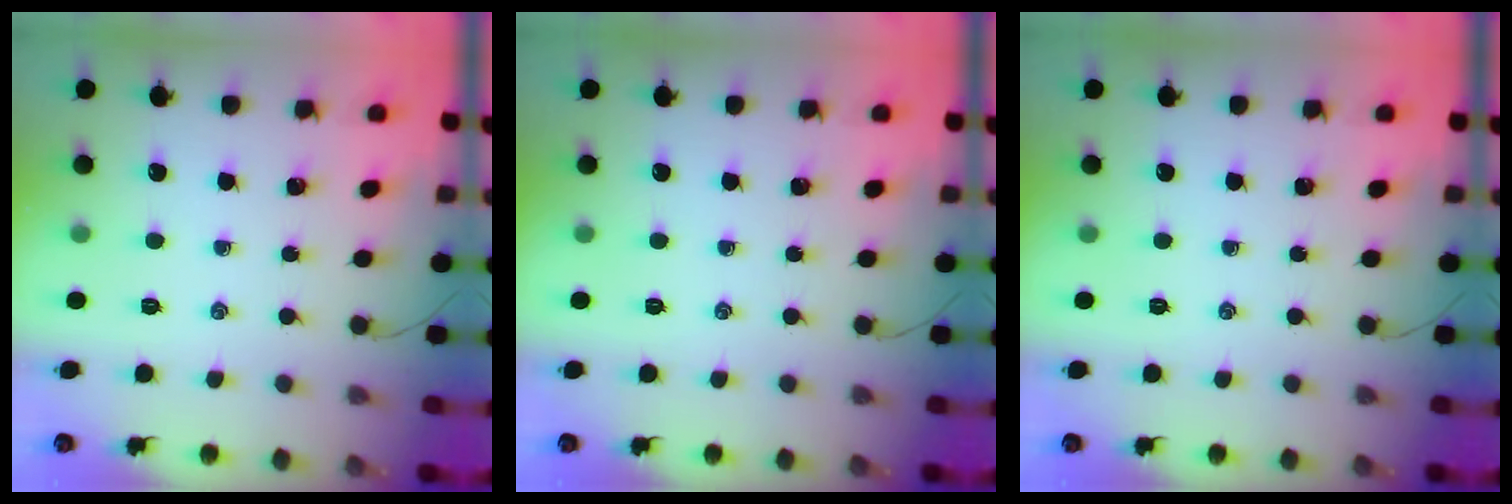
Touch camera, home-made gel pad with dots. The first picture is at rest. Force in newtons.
{"total": 0.0}
{"total": 0.0}